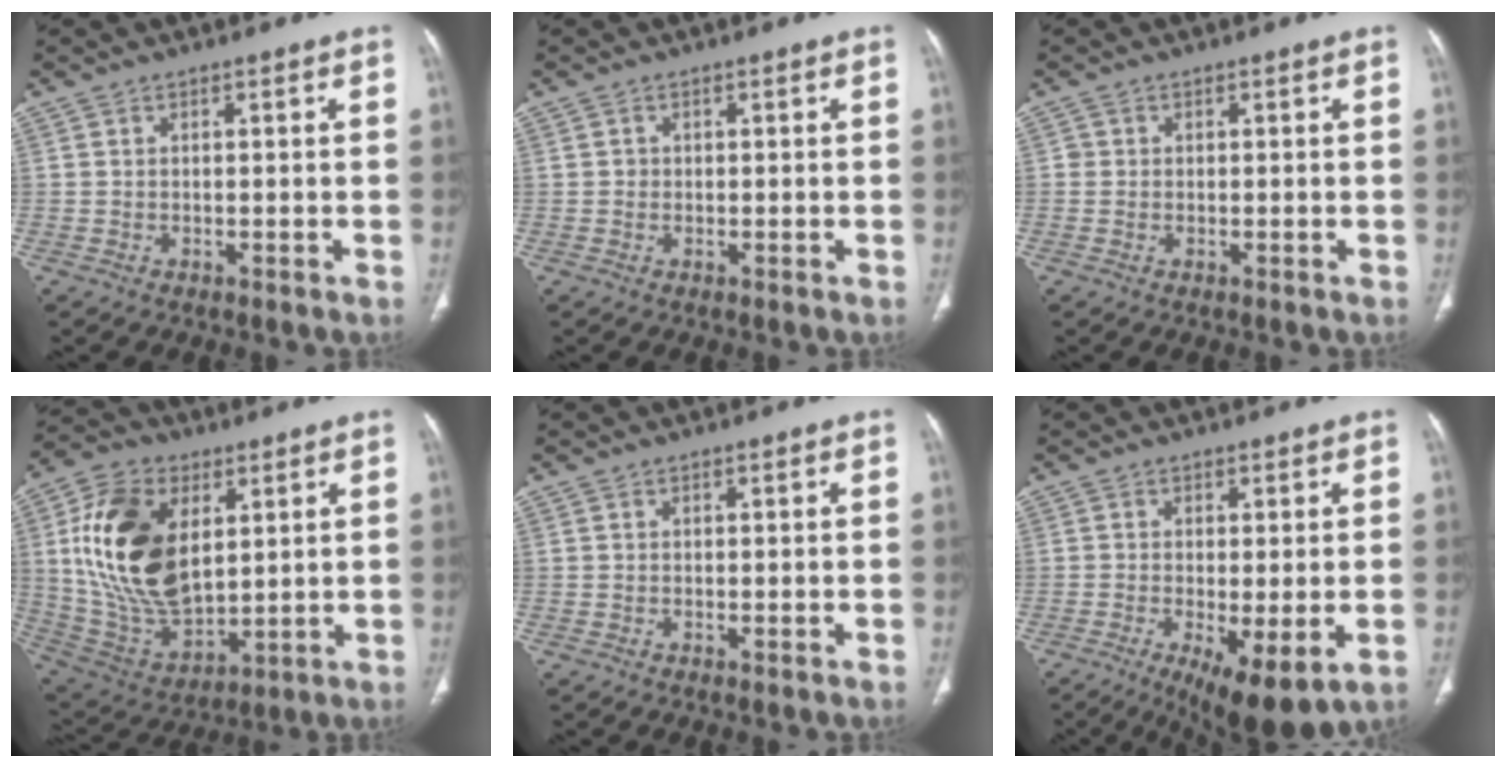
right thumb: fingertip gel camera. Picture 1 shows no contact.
{"total": 0.7, "force": [0.0, 0.7, 0.1], "torque": [0.002, 0.004, 0.000]}
{"total": 0.8, "force": [0.0, 0.8, 0.1], "torque": [0.003, 0.004, -0.001]}
{"total": 22.0, "force": [5.1, 13.2, 16.8], "torque": [-0.302, -0.022, 0.104]}
{"total": 0.0}
{"total": 11.1, "force": [-4.3, 3.6, 9.6], "torque": [-0.154, -0.019, -0.060]}